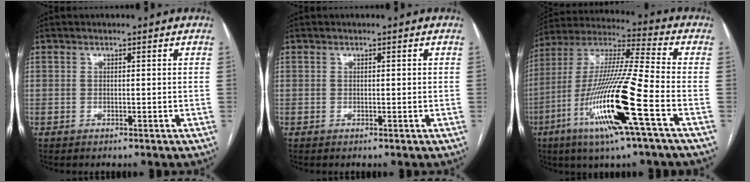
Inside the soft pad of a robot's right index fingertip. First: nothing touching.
{"total": 0.0}
{"total": 19.8, "force": [-7.5, 0.1, 18.4], "torque": [-0.391, -0.027, -0.148]}